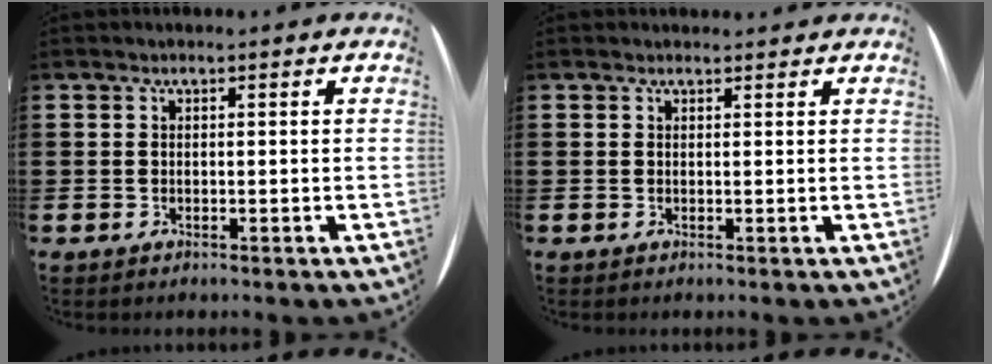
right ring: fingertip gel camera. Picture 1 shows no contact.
{"total": 0.5, "force": [0.5, 0.1, 0.0], "torque": [-0.001, 0.003, 0.011]}